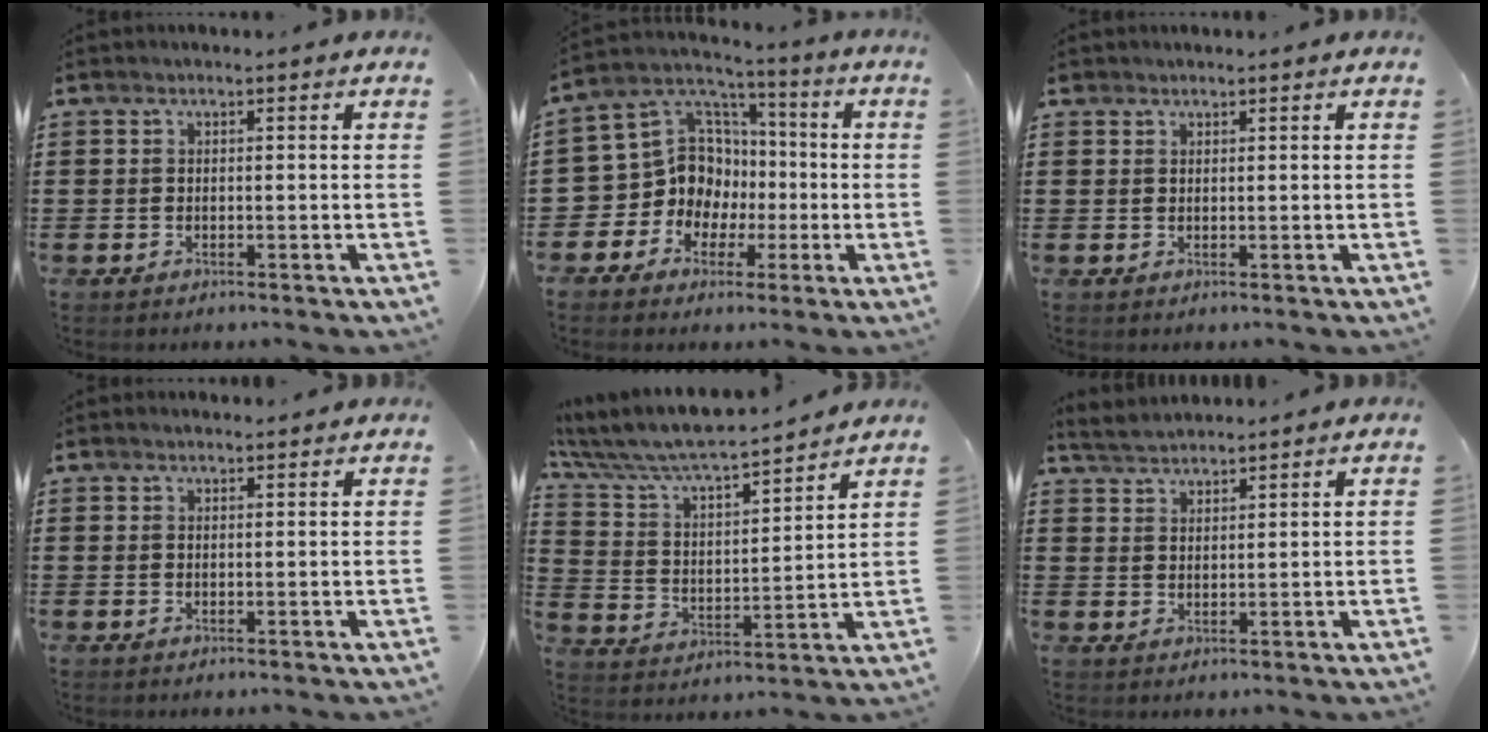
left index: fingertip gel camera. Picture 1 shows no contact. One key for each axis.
{"total": 11.6, "fx": -0.8, "fy": 10.7, "fz": 4.4, "tx": -0.149, "ty": -0.008, "tz": -0.012}
{"total": 0.8, "fx": 0.8, "fy": 0.3, "fz": 0.1, "tx": -0.005, "ty": 0.001, "tz": 0.015}
{"total": 1.1, "fx": 1.1, "fy": 0.1, "fz": 0.3, "tx": -0.006, "ty": 0.001, "tz": 0.021}
{"total": 7.4, "fx": 7.0, "fy": 0.6, "fz": 2.4, "tx": -0.080, "ty": -0.051, "tz": 0.115}
{"total": 3.0, "fx": 3.0, "fy": 0.4, "fz": 0.3, "tx": -0.016, "ty": -0.006, "tz": 0.056}